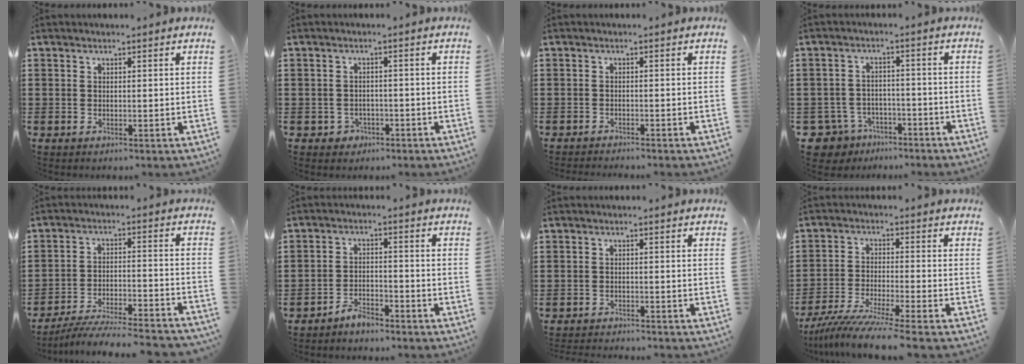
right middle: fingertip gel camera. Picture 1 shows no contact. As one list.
[{"total": 1.6, "force": [-1.1, 1.1, 0.3], "torque": [-0.013, -0.001, -0.026]}, {"total": 0.9, "force": [-0.9, -0.2, 0.0], "torque": [-0.004, -0.002, -0.018]}, {"total": 4.2, "force": [-3.7, 1.9, 0.7], "torque": [-0.050, -0.004, -0.084]}, {"total": 6.6, "force": [-6.2, -0.2, 2.1], "torque": [-0.038, -0.005, -0.119]}, {"total": 3.3, "force": [-3.2, 0.5, 0.7], "torque": [-0.017, 0.004, -0.065]}, {"total": 1.6, "force": [-1.6, 0.0, 0.0], "torque": [-0.006, -0.001, -0.032]}, {"total": 7.0, "force": [-6.2, -0.6, 3.3], "torque": [-0.075, -0.023, -0.120]}]